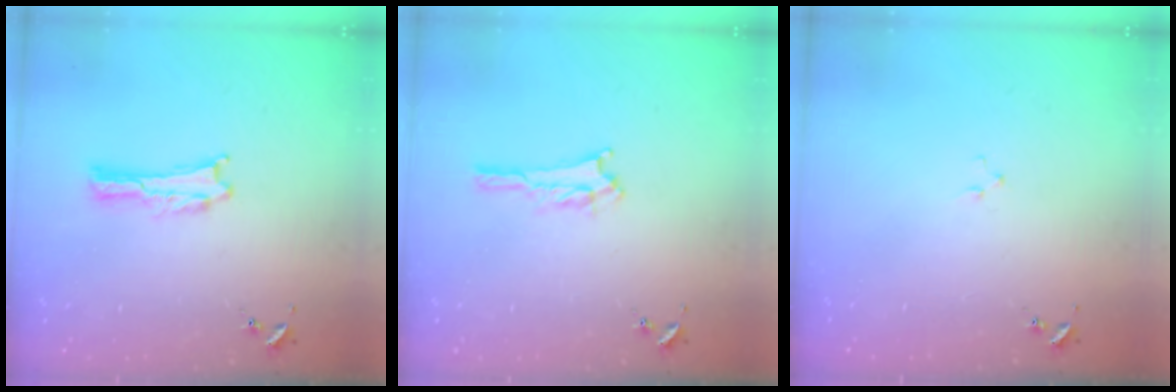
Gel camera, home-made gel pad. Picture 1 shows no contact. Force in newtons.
{"total": 2.8, "press": 2.8, "slide": 0.3}
{"total": 0.7, "press": 0.7, "slide": 0.2}